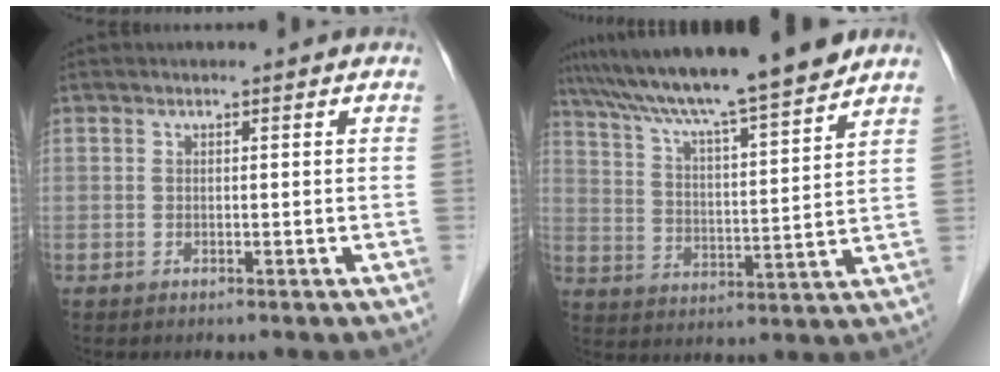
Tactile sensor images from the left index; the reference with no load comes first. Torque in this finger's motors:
{"motor_torque": [0.63, -0.81, 1.06, 0.21]}